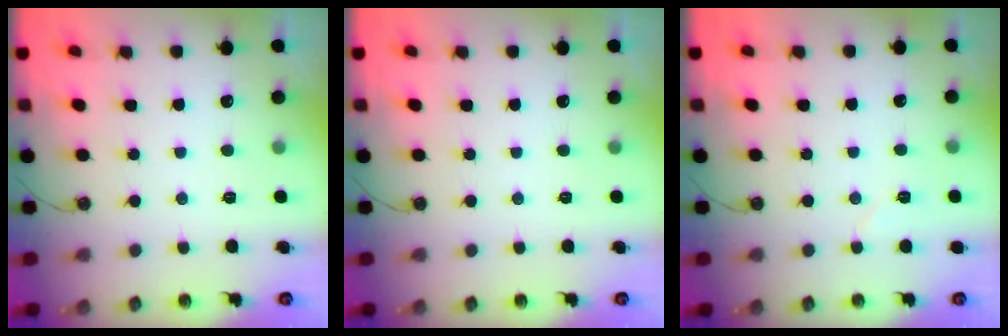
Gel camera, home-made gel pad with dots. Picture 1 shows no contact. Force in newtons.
{"total": 0.0}
{"total": 4.9, "press": 4.5, "slide": 1.9}